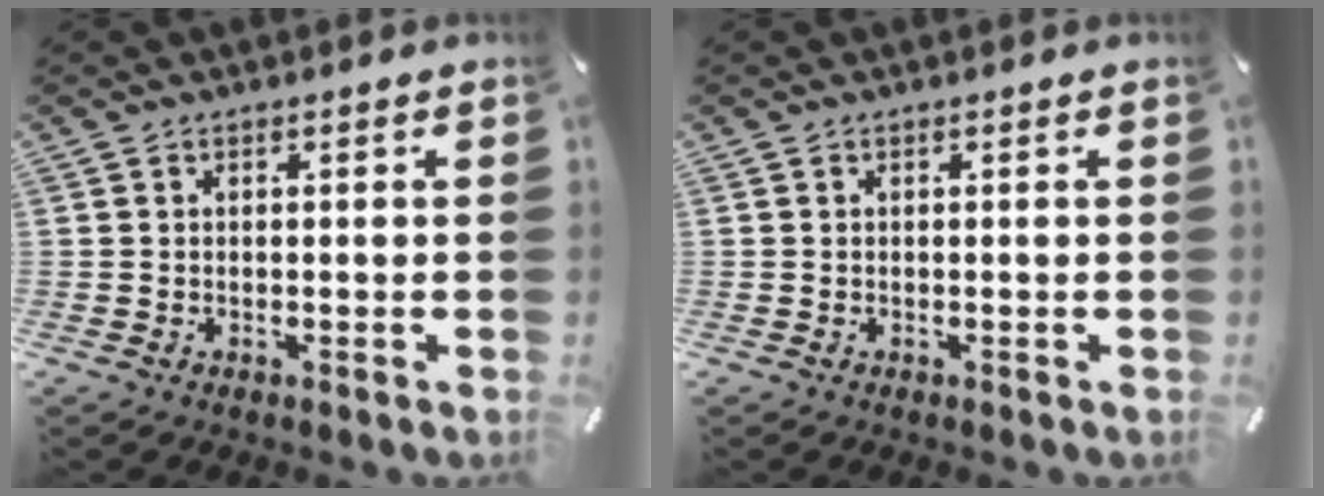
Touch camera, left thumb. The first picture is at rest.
{"total": 0.0}